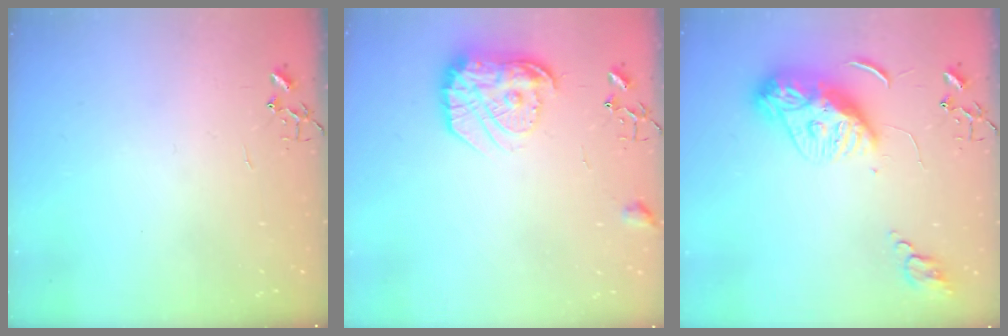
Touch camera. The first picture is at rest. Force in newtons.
{"total": 16.2, "press": 16.2, "slide": 1.2}
{"total": 12.5, "press": 12.4, "slide": 1.1}